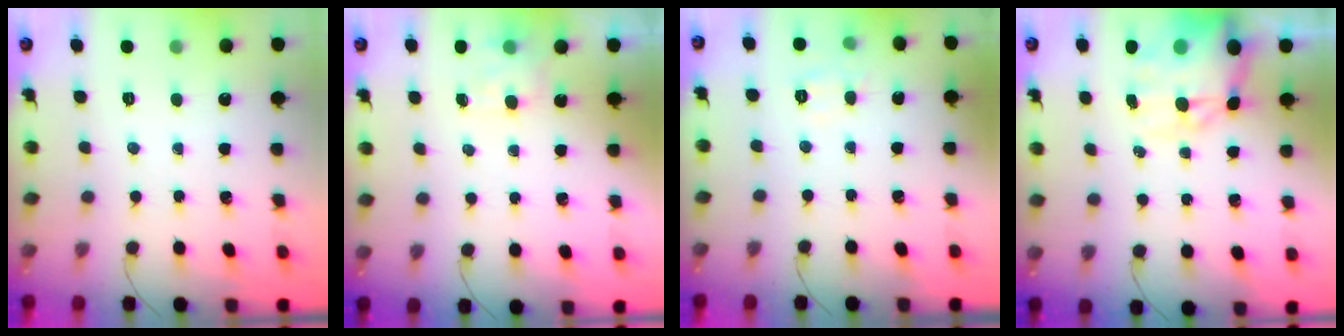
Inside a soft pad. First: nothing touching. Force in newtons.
{"total": 4.1, "press": 4.0, "slide": 1.2}
{"total": 6.5, "press": 6.3, "slide": 1.4}
{"total": 12.7, "press": 12.2, "slide": 3.3}